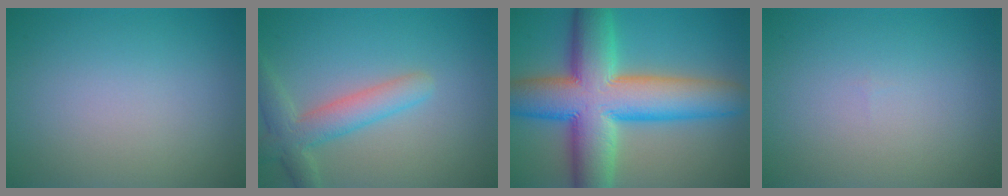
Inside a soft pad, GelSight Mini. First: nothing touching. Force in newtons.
{"total": 4.1, "press": 4.1, "slide": 0.3}
{"total": 13.9, "press": 13.9, "slide": 0.3}
{"total": 0.0}